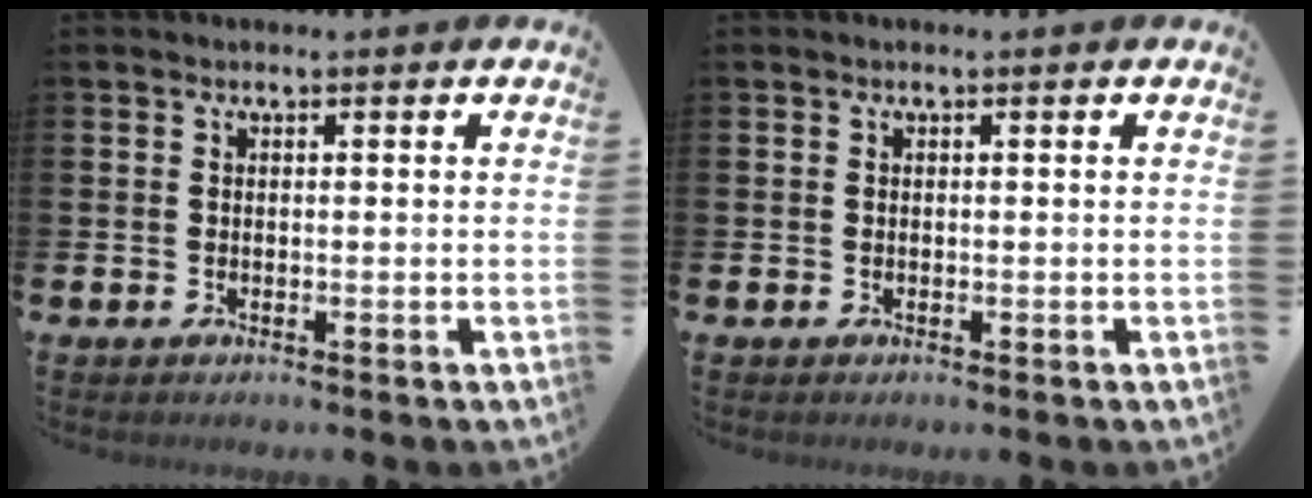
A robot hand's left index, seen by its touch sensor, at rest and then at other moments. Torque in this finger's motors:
{"motor_torque": [-0.10, 0.08, 0.00, -0.01]}